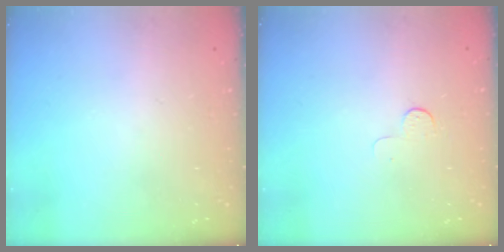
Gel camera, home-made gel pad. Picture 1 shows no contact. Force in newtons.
{"total": 3.9, "press": 3.8, "slide": 0.4}